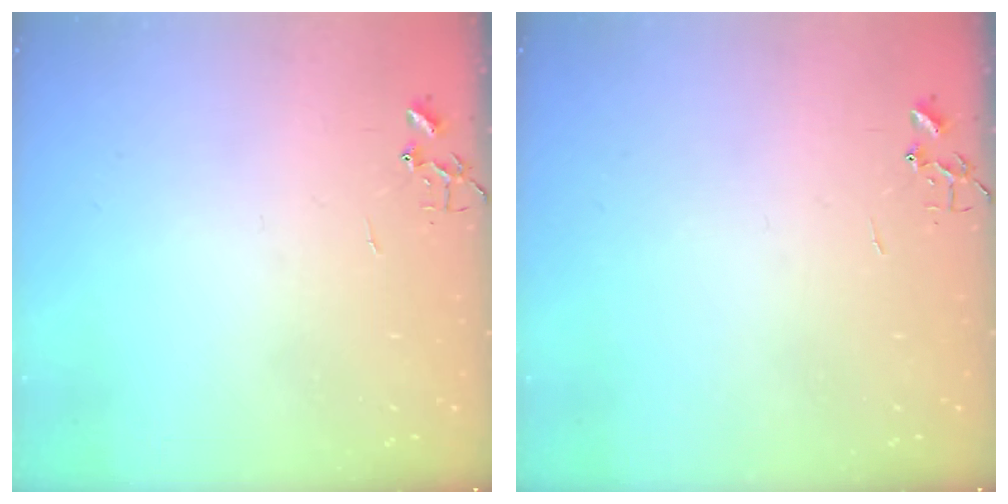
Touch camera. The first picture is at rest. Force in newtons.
{"total": 0.0}